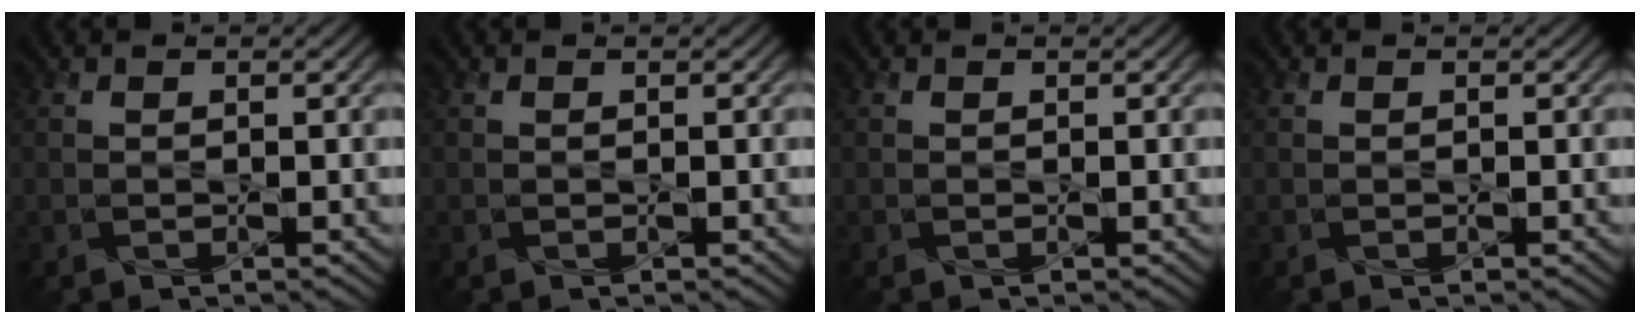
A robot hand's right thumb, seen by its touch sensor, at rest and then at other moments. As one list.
[{"total": 0.0}, {"total": 0.0}, {"total": 0.0}]